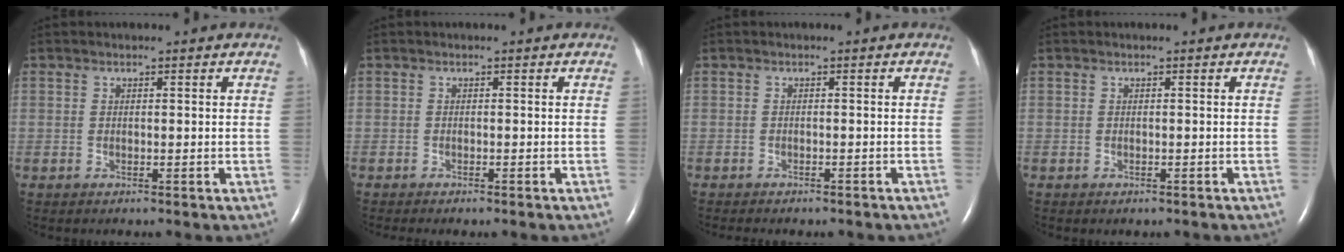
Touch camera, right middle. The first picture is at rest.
{"total": 2.0, "force": [-1.6, 0.5, 1.1], "torque": [-0.019, -0.005, -0.013]}
{"total": 5.8, "force": [-5.0, 1.7, 2.6], "torque": [-0.031, -0.006, -0.053]}
{"total": 0.8, "force": [-0.6, 0.4, 0.3], "torque": [-0.009, 0.000, -0.004]}